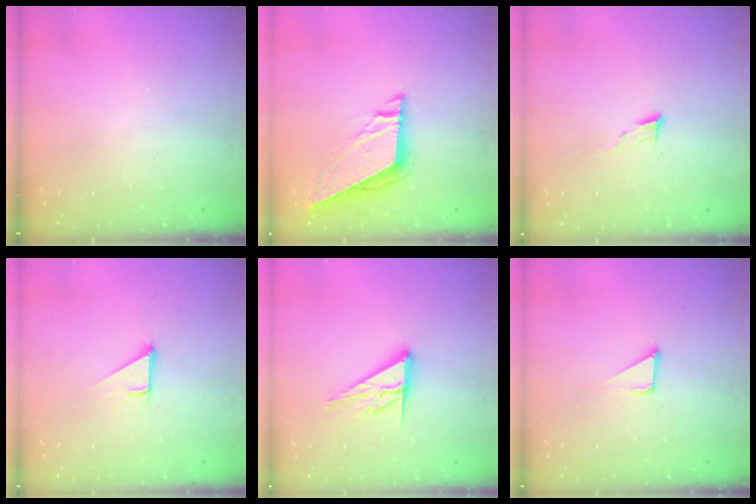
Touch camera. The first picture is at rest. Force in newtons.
{"total": 8.3, "press": 8.2, "slide": 1.5}
{"total": 4.6, "press": 4.6, "slide": 0.4}
{"total": 2.9, "press": 2.9, "slide": 0.1}
{"total": 12.3, "press": 12.3, "slide": 1.2}
{"total": 3.2, "press": 3.2, "slide": 0.1}